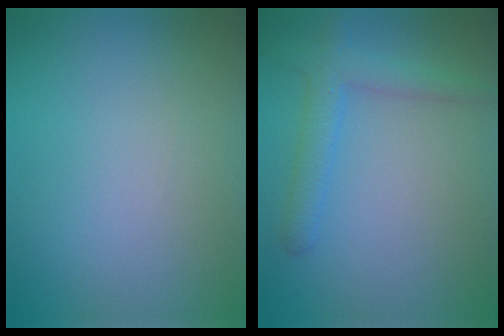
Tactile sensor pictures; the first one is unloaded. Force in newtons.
{"total": 2.9, "press": 2.9, "slide": 0.2}